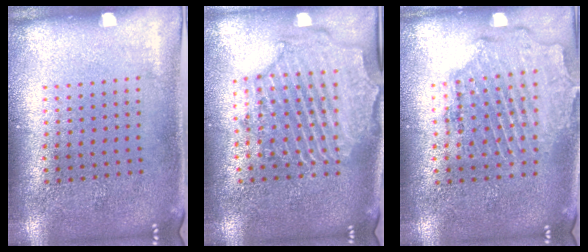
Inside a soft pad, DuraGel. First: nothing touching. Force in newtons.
{"total": 2.2, "press": 2.1, "slide": 0.8}
{"total": 1.9, "press": 1.7, "slide": 0.7}